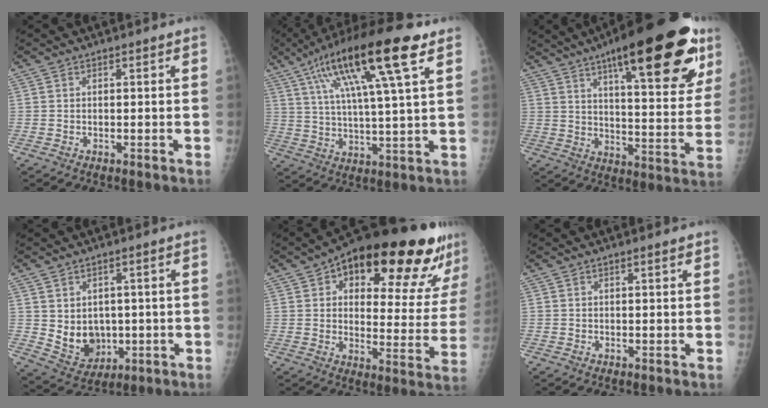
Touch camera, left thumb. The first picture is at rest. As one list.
[{"total": 19.9, "force": [9.3, 3.4, 17.3], "torque": [-0.305, -0.001, 0.154]}, {"total": 28.3, "force": [15.9, 8.0, 21.9], "torque": [-0.281, -0.038, 0.229]}, {"total": 8.0, "force": [0.0, 6.6, 4.6], "torque": [-0.044, -0.013, 0.028]}, {"total": 26.3, "force": [15.4, 9.7, 19.0], "torque": [-0.228, -0.034, 0.213]}, {"total": 1.0, "force": [0.6, 0.1, 0.8], "torque": [-0.010, -0.001, 0.009]}]